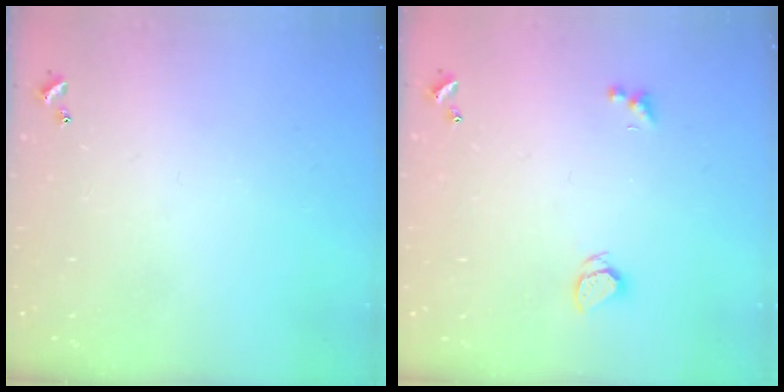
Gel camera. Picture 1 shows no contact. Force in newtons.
{"total": 1.9, "press": 1.8, "slide": 0.4}